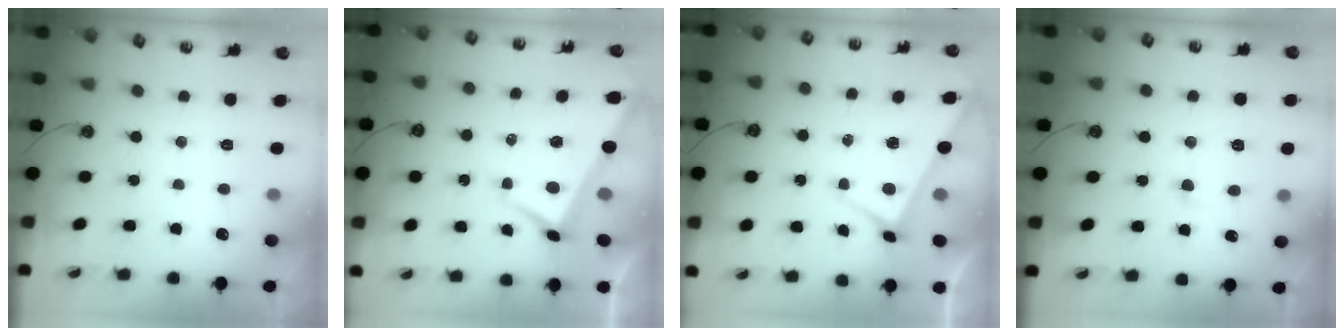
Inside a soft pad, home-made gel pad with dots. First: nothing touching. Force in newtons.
{"total": 3.1, "press": 3.1, "slide": 0.5}
{"total": 3.0, "press": 3.0, "slide": 0.3}
{"total": 1.2, "press": 1.2, "slide": 0.2}